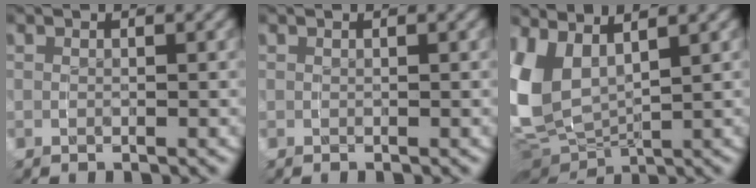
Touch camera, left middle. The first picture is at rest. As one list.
[{"total": 0.0}, {"total": 9.4, "force": [1.1, 7.1, 6.1], "torque": [-0.181, -0.017, 0.025]}]